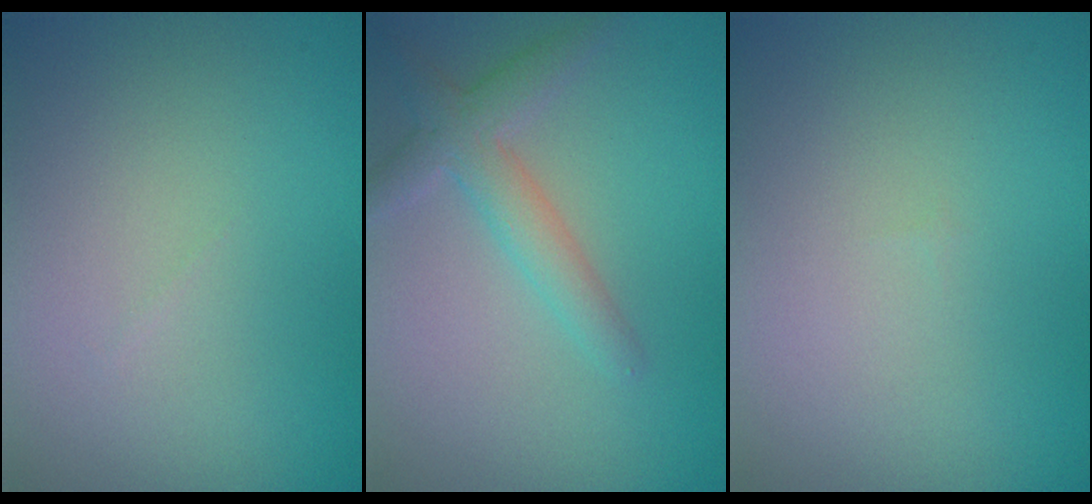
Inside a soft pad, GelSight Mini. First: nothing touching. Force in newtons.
{"total": 3.2, "press": 3.1, "slide": 0.3}
{"total": 0.0}